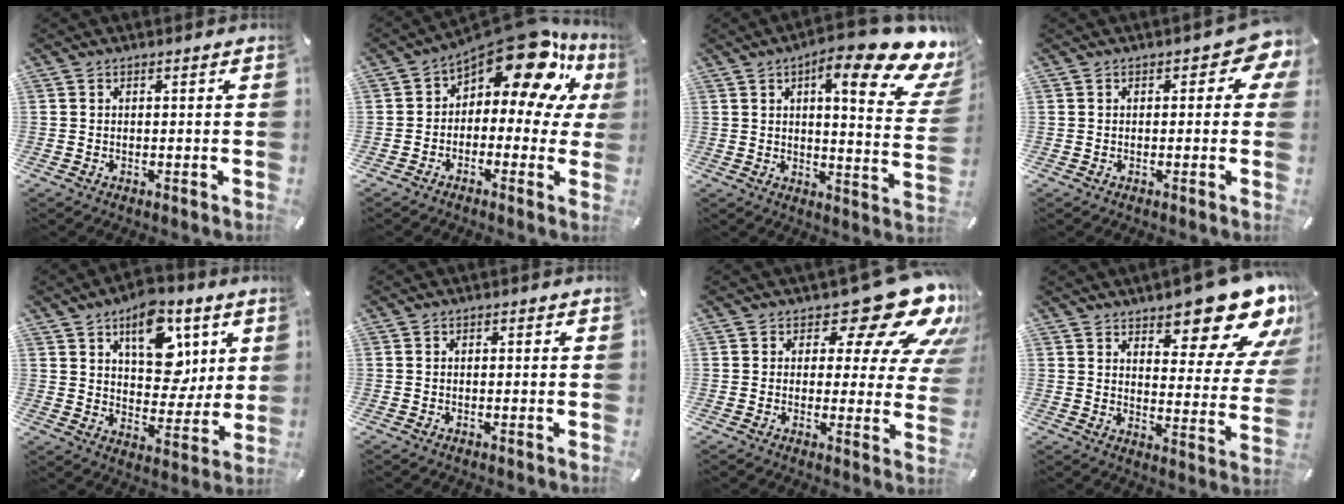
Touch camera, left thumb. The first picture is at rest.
{"total": 17.2, "force": [10.2, 7.4, 11.7], "torque": [-0.183, -0.073, 0.170]}
{"total": 17.3, "force": [10.3, 4.5, 13.2], "torque": [-0.185, -0.074, 0.155]}
{"total": 5.1, "force": [1.3, 2.7, 4.1], "torque": [-0.049, 0.001, 0.017]}
{"total": 15.1, "force": [7.0, 9.6, 9.4], "torque": [-0.123, -0.028, 0.123]}
{"total": 0.6, "force": [-0.2, 0.4, 0.4], "torque": [-0.006, 0.001, -0.005]}
{"total": 18.9, "force": [10.9, 8.2, 13.0], "torque": [-0.163, -0.072, 0.178]}
{"total": 16.3, "force": [12.2, 6.0, 9.0], "torque": [-0.108, -0.099, 0.201]}